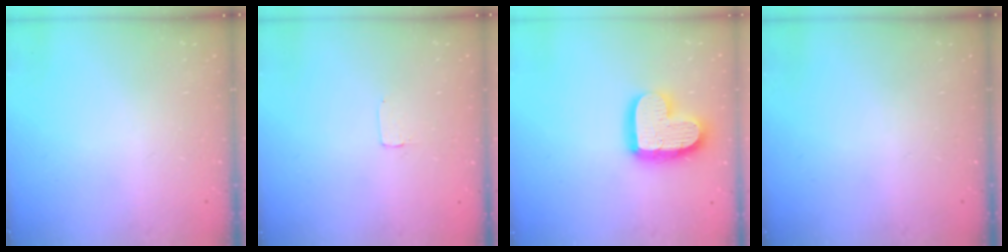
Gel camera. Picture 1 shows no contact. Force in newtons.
{"total": 1.7, "press": 1.7, "slide": 0.1}
{"total": 17.1, "press": 17.0, "slide": 1.5}
{"total": 0.0}